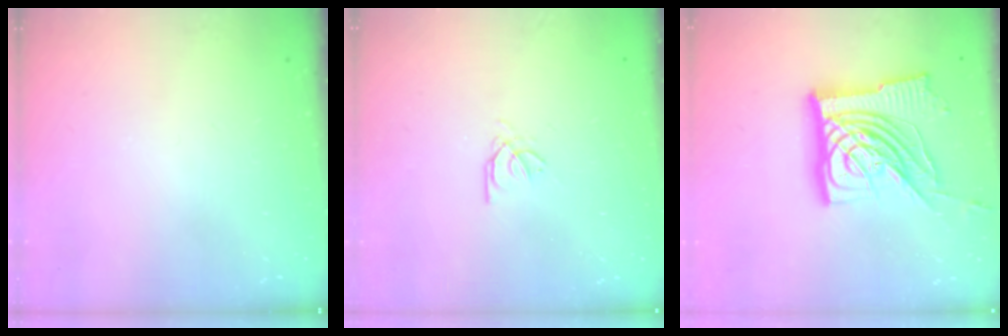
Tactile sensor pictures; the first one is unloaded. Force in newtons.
{"total": 0.7, "press": 0.6, "slide": 0.4}
{"total": 26.7, "press": 26.5, "slide": 3.2}